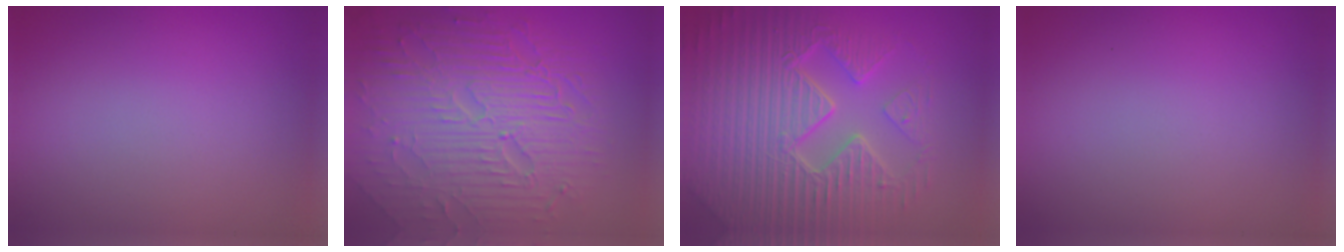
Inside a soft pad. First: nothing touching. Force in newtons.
{"total": 9.7, "press": 6.3, "slide": 7.4}
{"total": 9.5, "press": 6.7, "slide": 6.7}
{"total": 0.0}